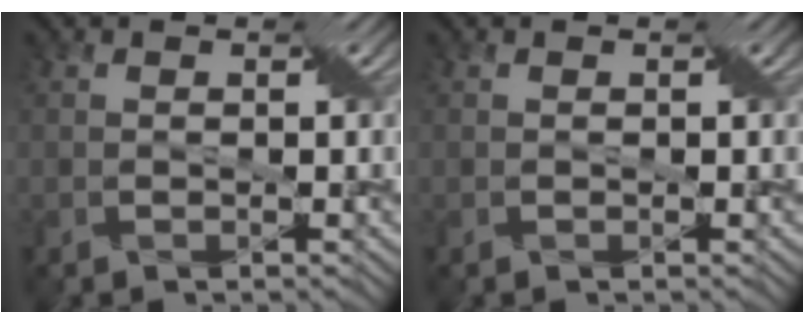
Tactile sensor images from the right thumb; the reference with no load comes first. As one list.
[{"total": 0.0}]